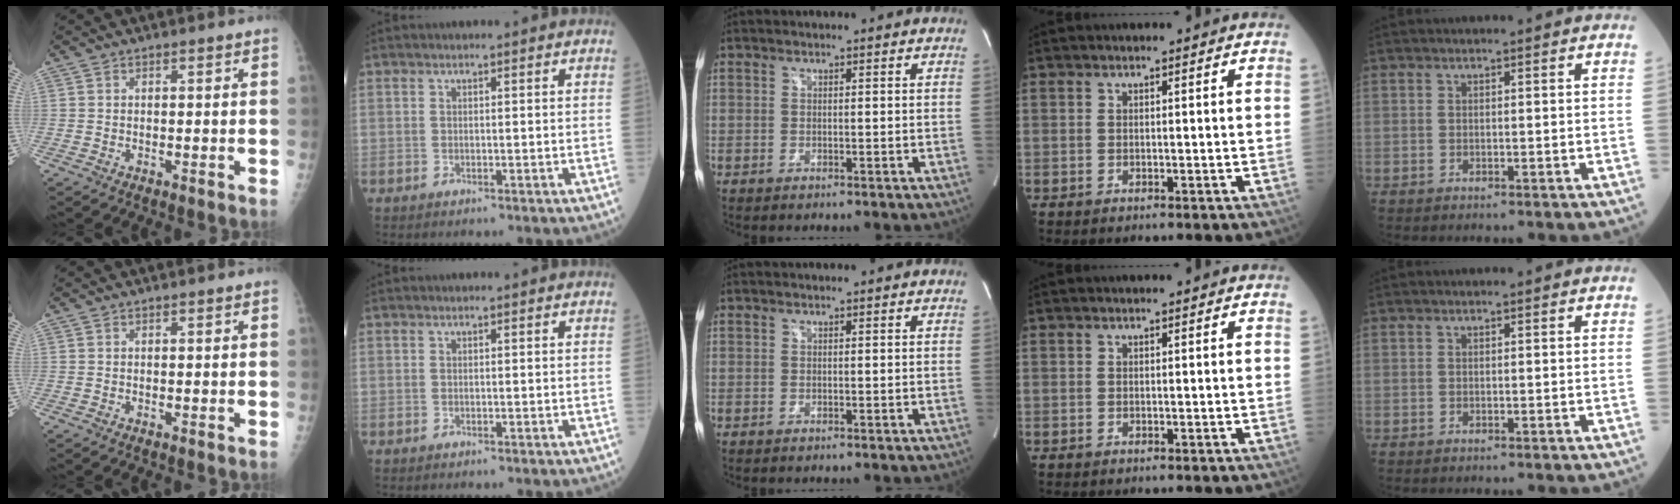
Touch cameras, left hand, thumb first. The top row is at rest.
{}